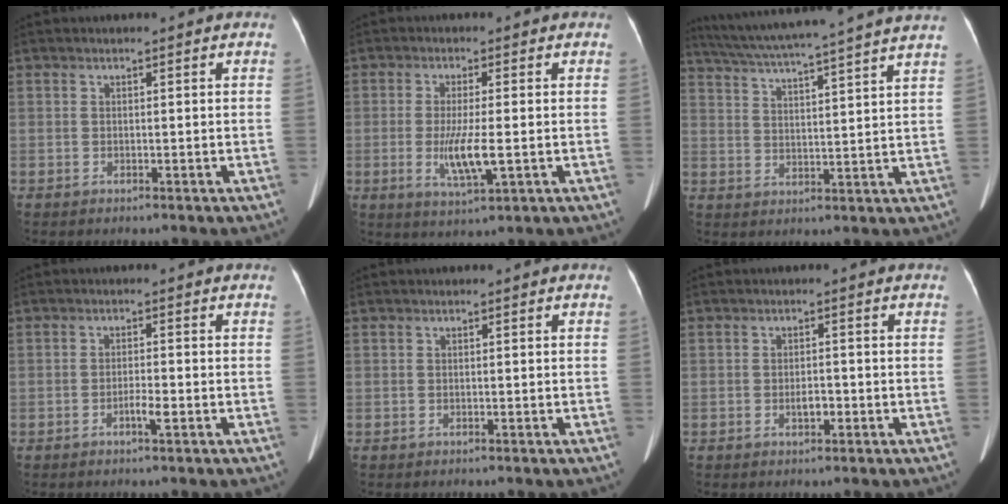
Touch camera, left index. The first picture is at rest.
{"total": 5.9, "force": [-0.9, 0.8, 5.8], "torque": [-0.118, -0.015, -0.013]}
{"total": 21.3, "force": [18.8, -1.4, 10.1], "torque": [-0.179, -0.002, 0.259]}
{"total": 1.9, "force": [-1.0, 0.2, 1.7], "torque": [-0.030, 0.000, -0.017]}
{"total": 0.0}
{"total": 1.8, "force": [-0.7, 0.8, 1.5], "torque": [-0.027, 0.002, -0.009]}